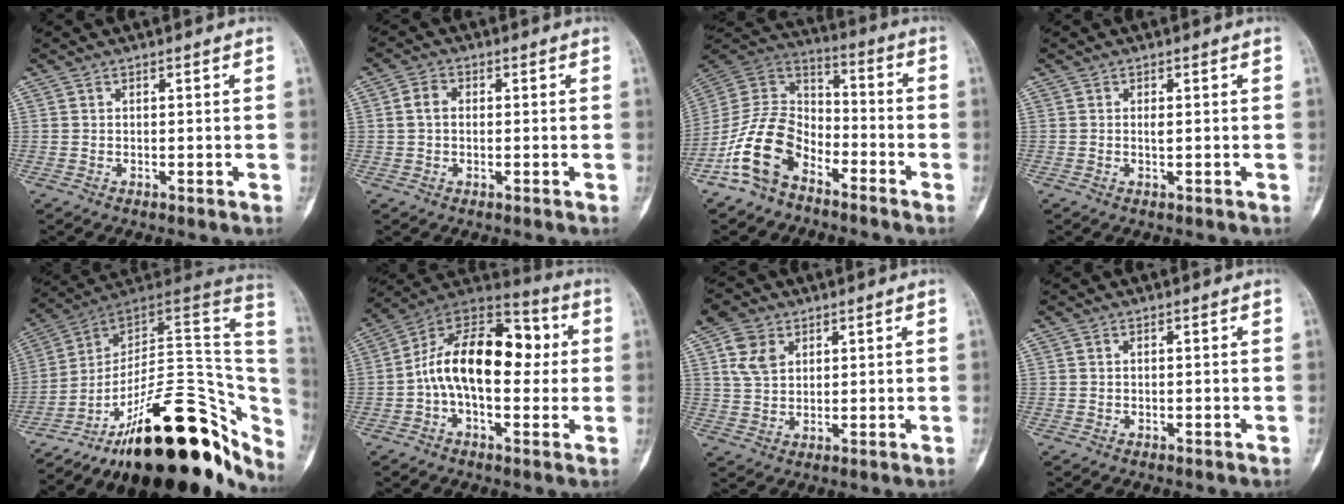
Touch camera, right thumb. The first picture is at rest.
{"total": 3.2, "force": [0.1, 2.3, 2.2], "torque": [-0.040, 0.007, -0.005]}
{"total": 14.4, "force": [-8.3, 8.7, 8.0], "torque": [-0.144, 0.073, -0.170]}
{"total": 0.8, "force": [0.0, 0.2, 0.8], "torque": [-0.014, -0.003, -0.002]}
{"total": 33.5, "force": [-15.3, 15.5, 25.5], "torque": [-0.235, 0.083, -0.218]}
{"total": 19.1, "force": [0.7, 11.0, 15.6], "torque": [-0.224, 0.042, 0.001]}
{"total": 6.7, "force": [2.9, 4.9, 3.5], "torque": [-0.052, -0.001, 0.057]}
{"total": 0.0}